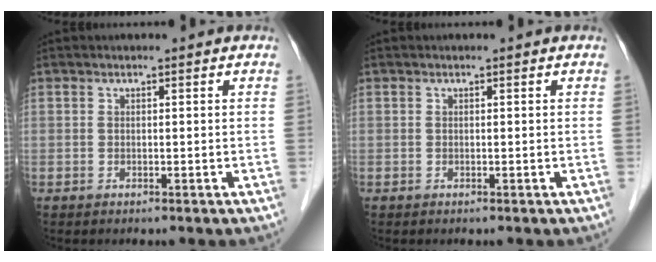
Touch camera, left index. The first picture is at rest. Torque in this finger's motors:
{"motor_torque": [0.00, 0.00, 0.00, 0.00]}